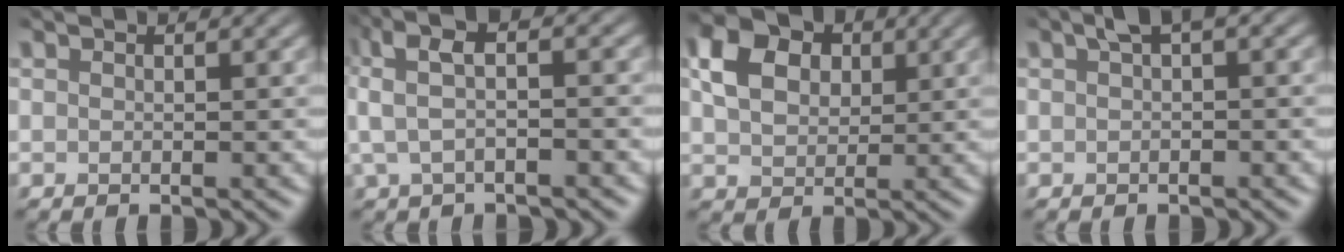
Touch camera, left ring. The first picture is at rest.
{"total": 4.8, "force": [0.8, 1.4, 4.5], "torque": [-0.085, 0.014, 0.006]}
{"total": 5.6, "force": [1.7, 4.1, 3.3], "torque": [-0.078, 0.009, 0.027]}
{"total": 1.6, "force": [0.6, 0.5, 1.4], "torque": [-0.019, 0.011, 0.010]}